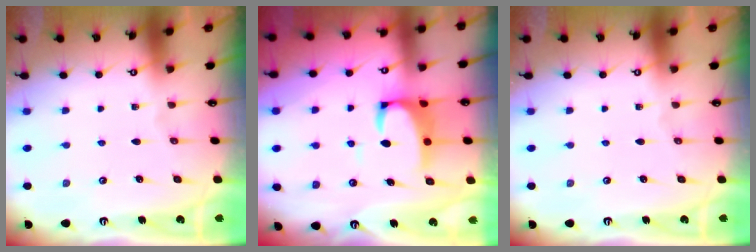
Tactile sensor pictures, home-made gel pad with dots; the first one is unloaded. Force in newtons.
{"total": 5.3, "press": 5.2, "slide": 0.9}
{"total": 0.0}